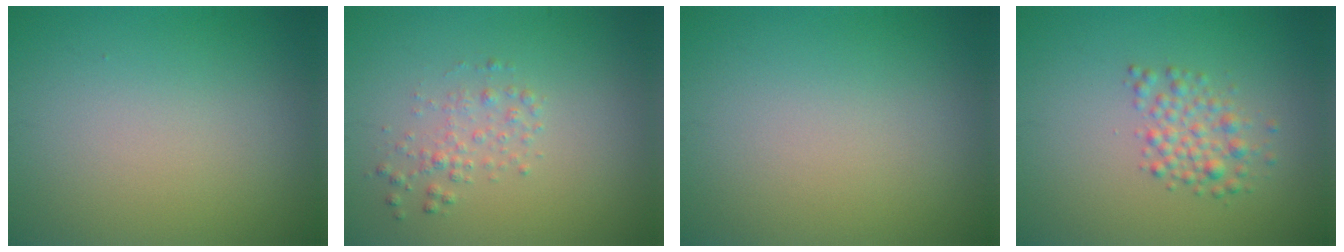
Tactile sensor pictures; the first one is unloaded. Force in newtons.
{"total": 1.6, "press": 1.6, "slide": 0.0}
{"total": 0.0}
{"total": 2.4, "press": 2.4, "slide": 0.1}